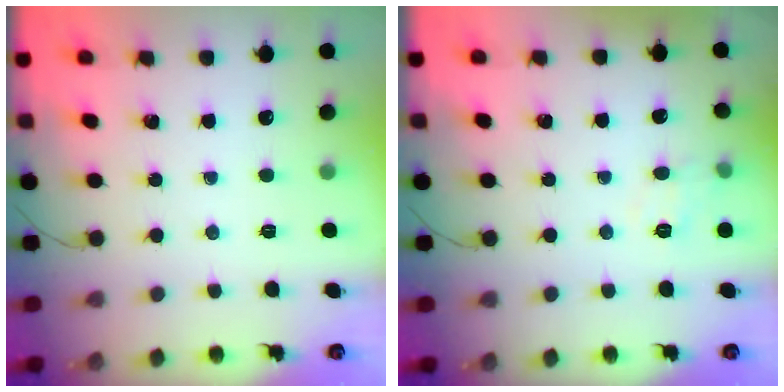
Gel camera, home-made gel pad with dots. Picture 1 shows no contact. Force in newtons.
{"total": 5.0, "press": 4.7, "slide": 1.6}